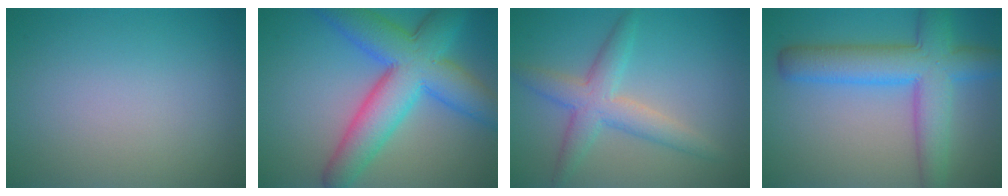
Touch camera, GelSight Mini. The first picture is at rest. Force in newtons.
{"total": 9.9, "press": 9.9, "slide": 0.1}
{"total": 4.3, "press": 4.3, "slide": 0.3}
{"total": 7.7, "press": 7.7, "slide": 0.2}